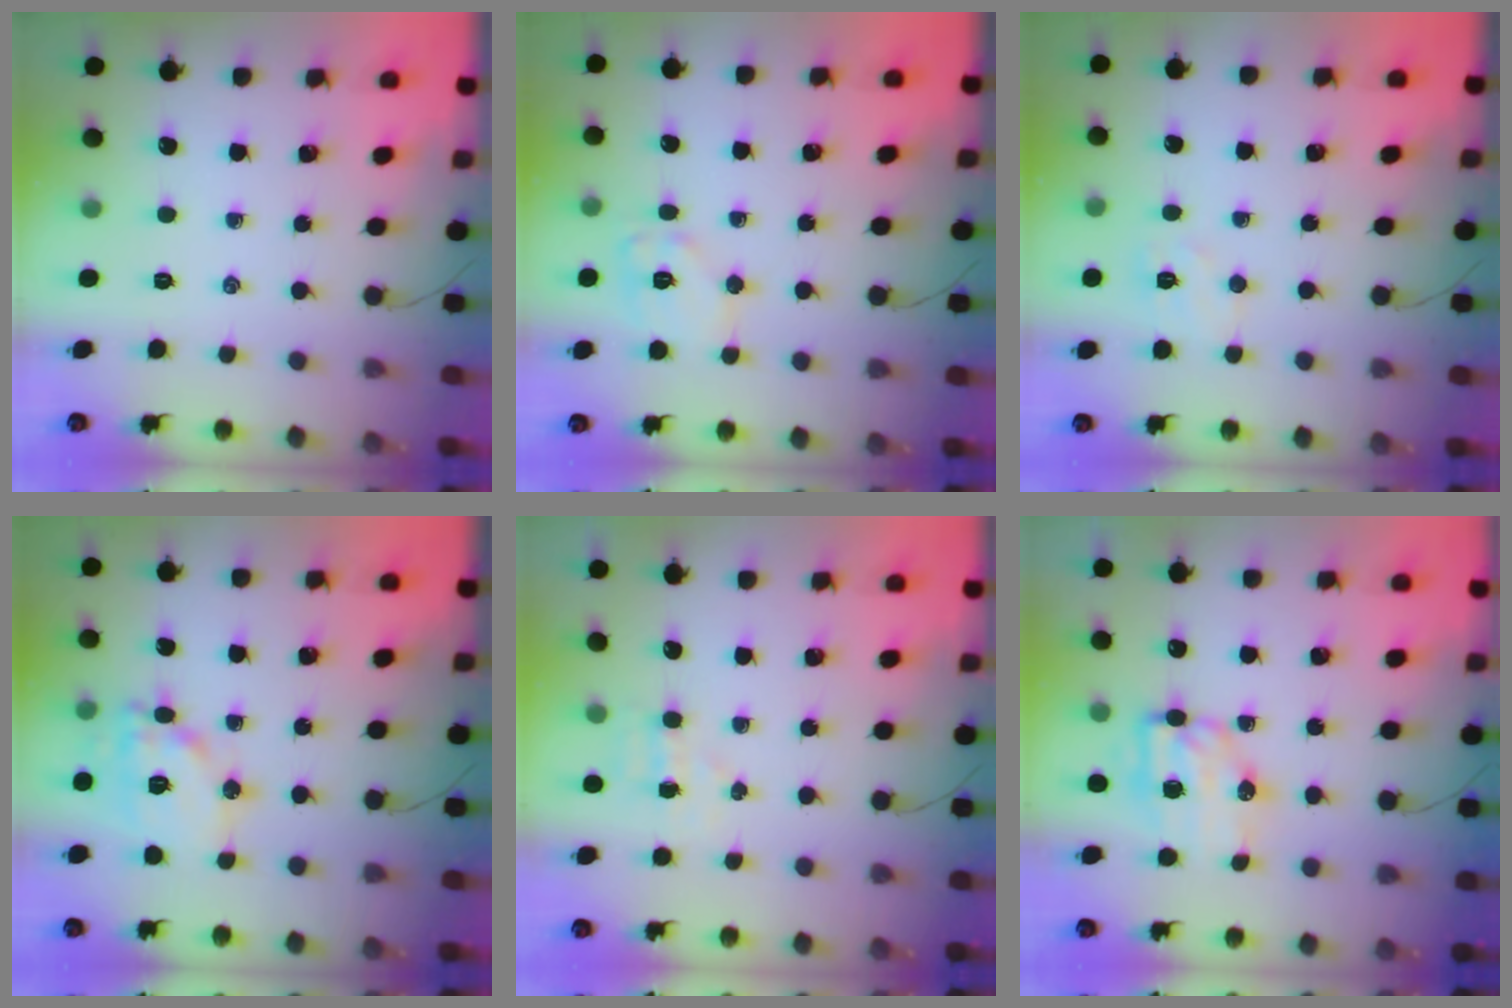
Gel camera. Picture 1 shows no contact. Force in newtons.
{"total": 9.5, "press": 9.5, "slide": 0.3}
{"total": 5.6, "press": 5.5, "slide": 1.1}
{"total": 13.6, "press": 13.6, "slide": 1.1}
{"total": 3.5, "press": 3.3, "slide": 1.1}
{"total": 8.1, "press": 8.0, "slide": 0.9}